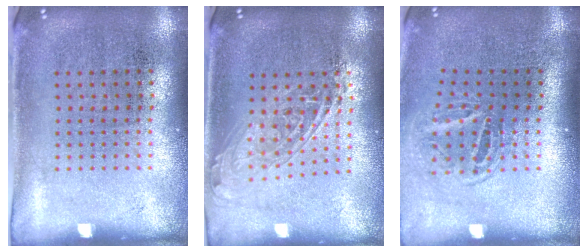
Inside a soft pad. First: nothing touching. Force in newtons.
{"total": 1.6, "press": 1.3, "slide": 0.9}
{"total": 1.6, "press": 1.1, "slide": 1.2}